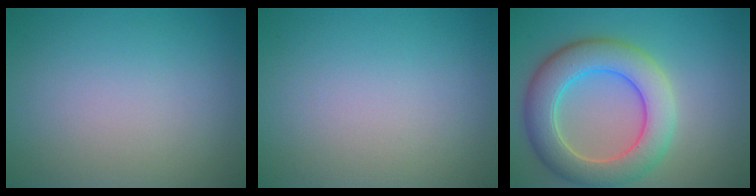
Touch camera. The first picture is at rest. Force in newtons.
{"total": 0.0}
{"total": 7.4, "press": 7.4, "slide": 0.5}